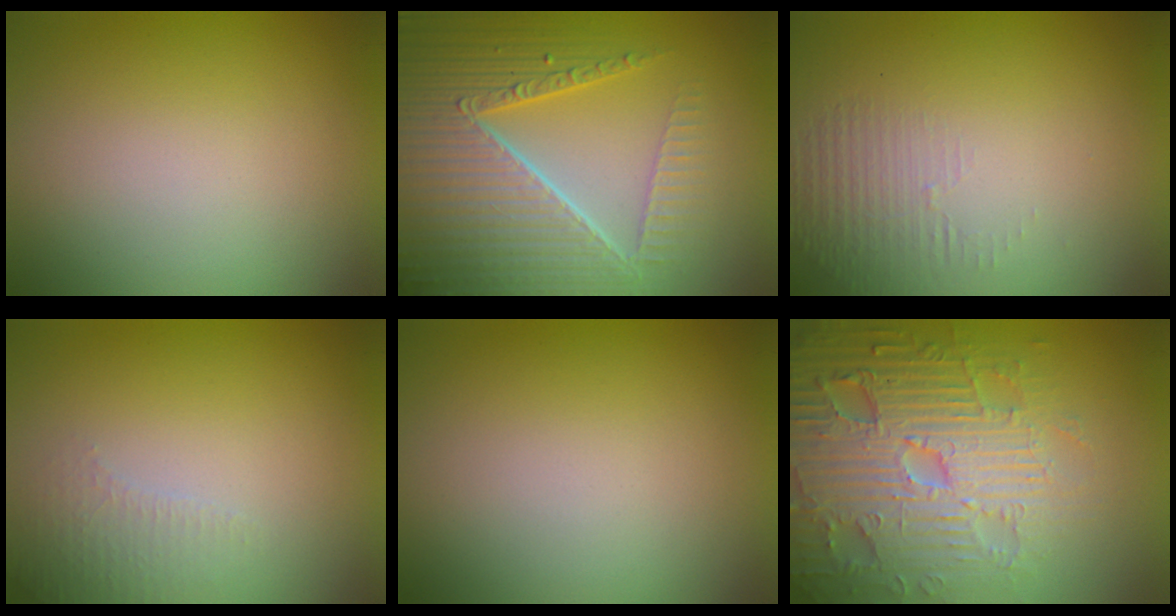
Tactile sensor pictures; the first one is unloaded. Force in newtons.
{"total": 8.6, "press": 6.0, "slide": 6.2}
{"total": 1.4, "press": 0.1, "slide": 1.4}
{"total": 1.6, "press": 1.6, "slide": 0.4}
{"total": 0.0}
{"total": 7.6, "press": 7.4, "slide": 1.8}